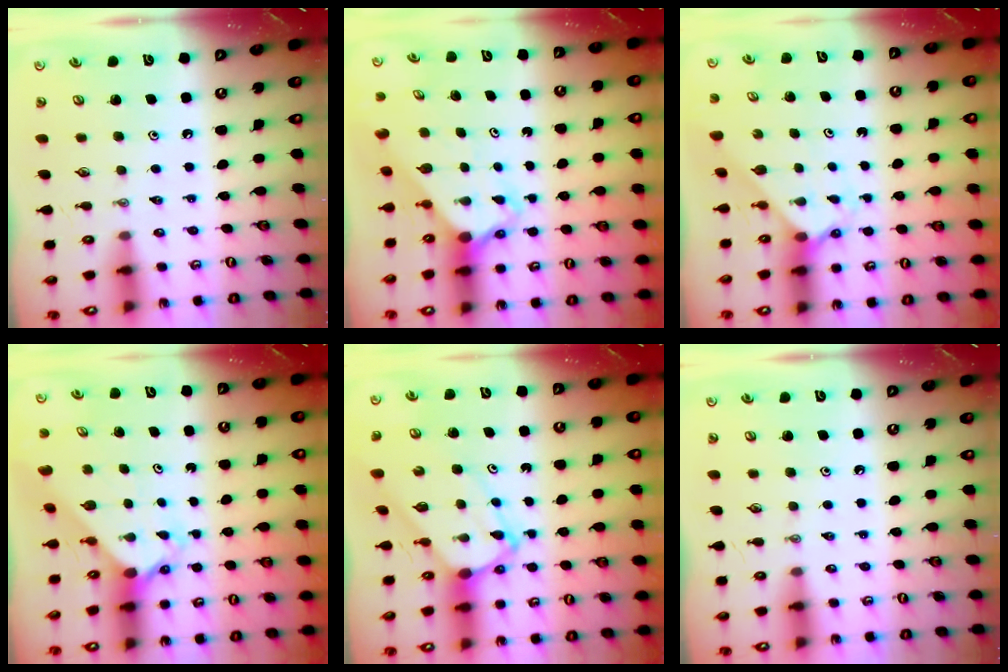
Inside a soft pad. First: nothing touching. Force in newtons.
{"total": 2.8, "press": 2.8, "slide": 0.2}
{"total": 2.4, "press": 2.4, "slide": 0.2}
{"total": 2.4, "press": 2.4, "slide": 0.2}
{"total": 7.6, "press": 7.5, "slide": 0.8}
{"total": 0.0}